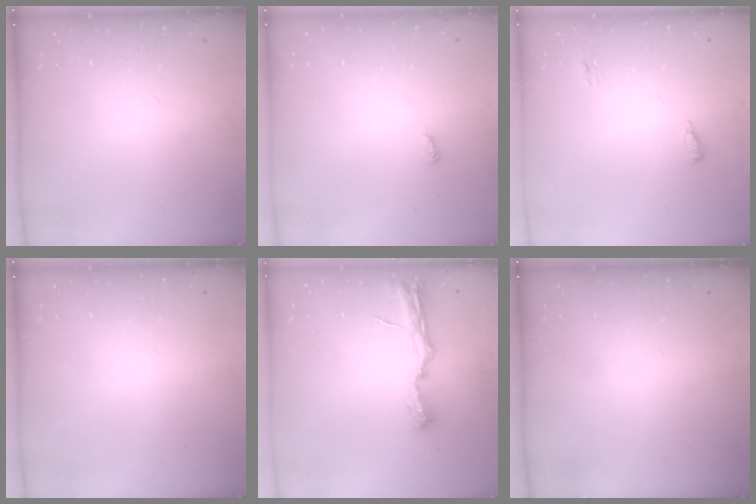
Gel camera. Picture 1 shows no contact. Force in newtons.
{"total": 2.9, "press": 2.9, "slide": 0.3}
{"total": 4.9, "press": 4.6, "slide": 1.5}
{"total": 0.0}
{"total": 8.0, "press": 8.0, "slide": 0.7}
{"total": 0.0}